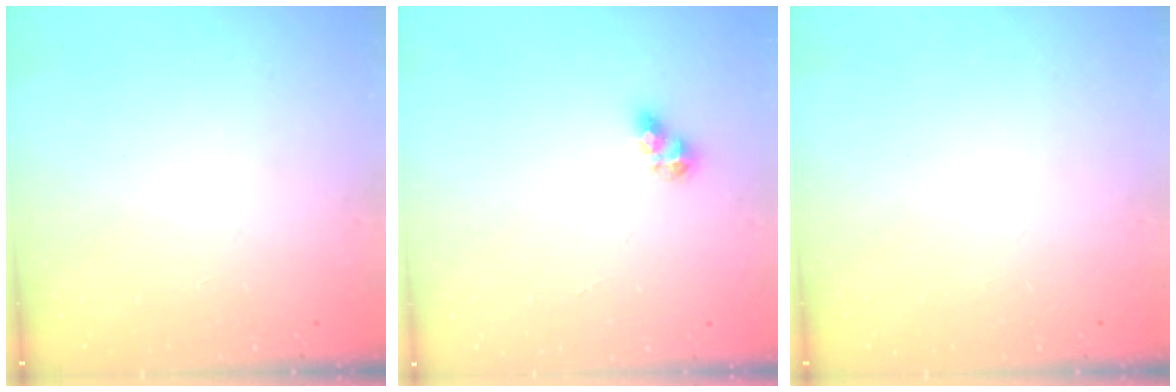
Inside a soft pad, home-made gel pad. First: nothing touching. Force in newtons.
{"total": 6.7, "press": 6.7, "slide": 0.8}
{"total": 0.0}